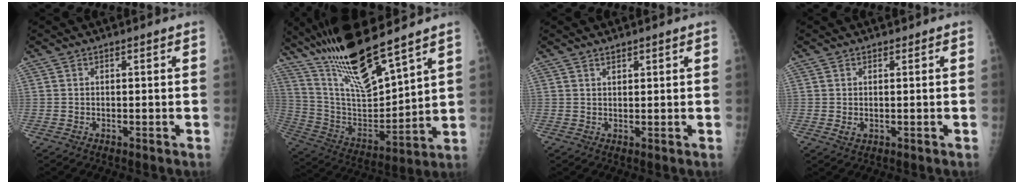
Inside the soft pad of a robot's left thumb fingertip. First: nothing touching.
{"total": 21.4, "force": [15.9, 4.5, 13.7], "torque": [-0.236, -0.067, 0.303]}
{"total": 1.4, "force": [1.1, 0.6, 0.5], "torque": [-0.001, -0.007, 0.016]}
{"total": 1.8, "force": [0.1, 1.4, 1.0], "torque": [-0.015, -0.002, 0.004]}